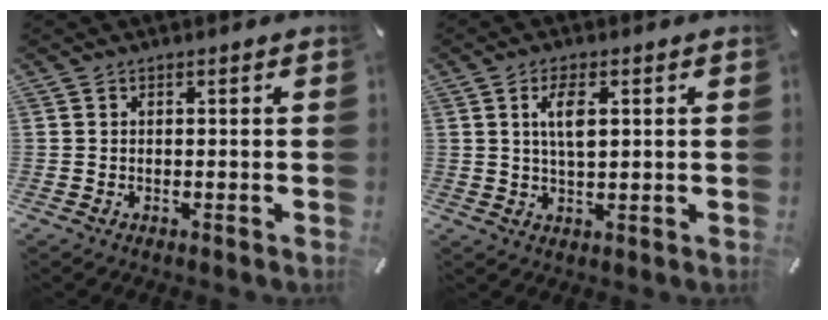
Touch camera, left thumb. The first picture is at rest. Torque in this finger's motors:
{"motor_torque": [0.89, 0.87, 0.41, -0.46, 0.04]}